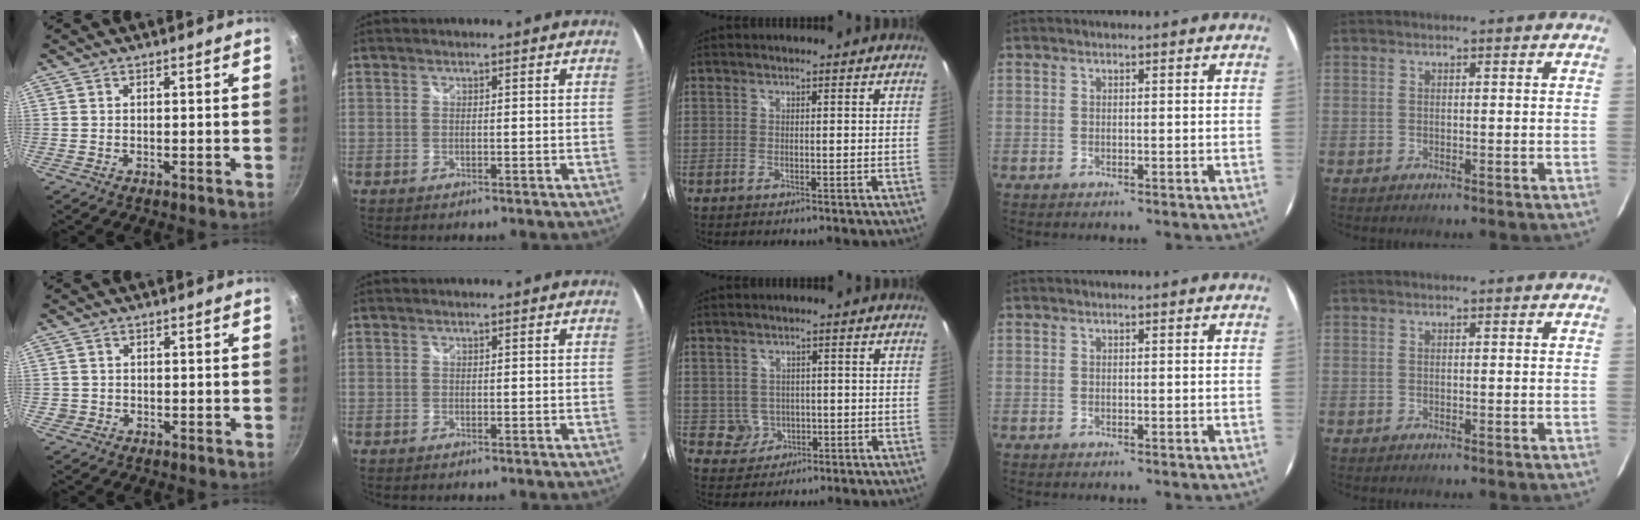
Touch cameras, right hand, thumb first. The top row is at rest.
{"thumb": {"total": 1.4, "force": [-0.3, 1.3, 0.2], "torque": [0.000, 0.005, -0.002]}, "middle": {"total": 3.7, "force": [-0.4, 3.6, 0.7], "torque": [-0.021, 0.007, 0.003]}}